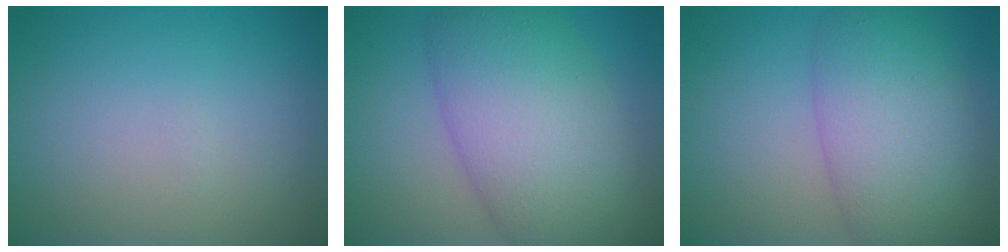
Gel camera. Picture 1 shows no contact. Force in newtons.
{"total": 10.2, "press": 10.2, "slide": 0.2}
{"total": 8.3, "press": 8.3, "slide": 0.3}